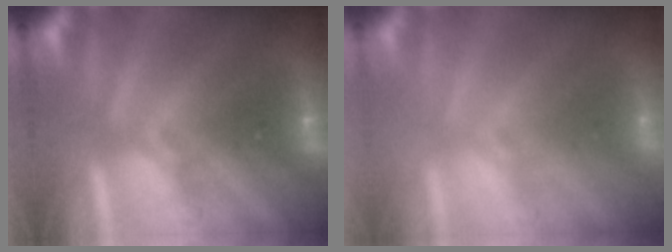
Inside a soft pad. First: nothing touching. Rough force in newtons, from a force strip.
{"total": 2.9}